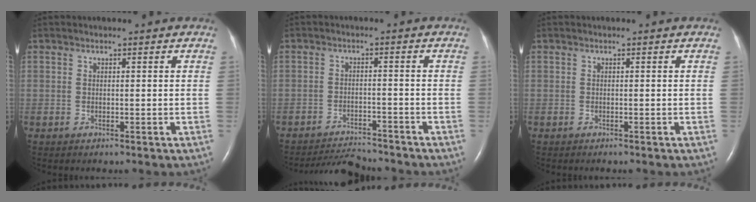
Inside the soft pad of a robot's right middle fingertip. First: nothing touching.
{"total": 5.6, "force": [-5.6, 0.2, 0.1], "torque": [-0.007, -0.008, -0.094]}
{"total": 0.0}